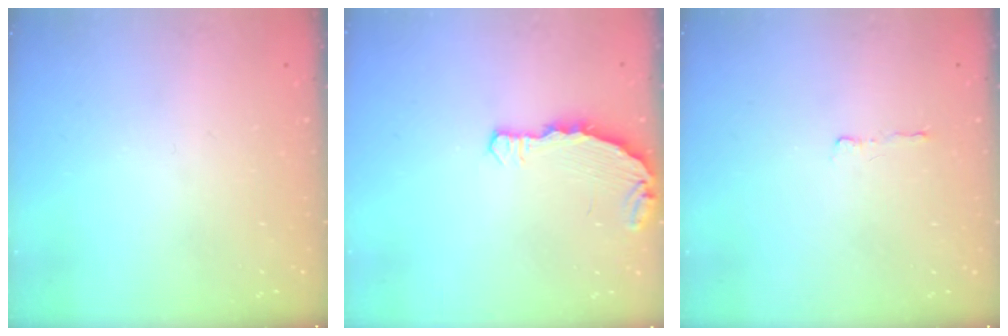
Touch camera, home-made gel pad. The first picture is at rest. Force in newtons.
{"total": 4.5, "press": 4.5, "slide": 0.1}
{"total": 2.9, "press": 2.8, "slide": 0.5}